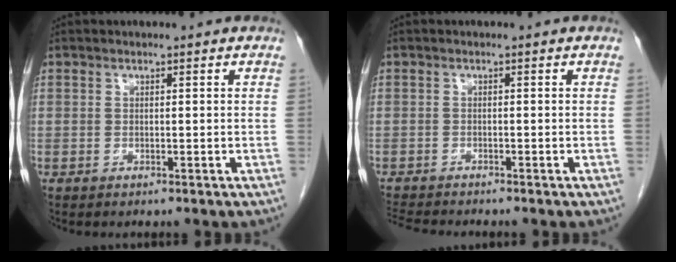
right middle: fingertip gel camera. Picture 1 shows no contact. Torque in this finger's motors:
{"motor_torque": [0.02, -0.02, 0.00, 0.00]}